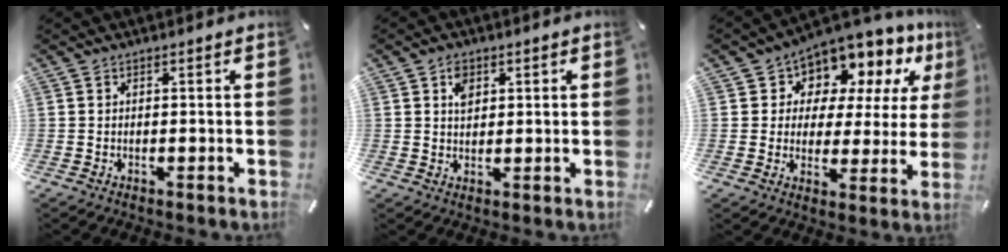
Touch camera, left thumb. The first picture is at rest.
{"total": 3.5, "force": [1.3, 2.7, 1.8], "torque": [-0.024, 0.000, 0.020]}
{"total": 9.3, "force": [6.7, 6.0, 2.4], "torque": [-0.053, -0.065, 0.119]}